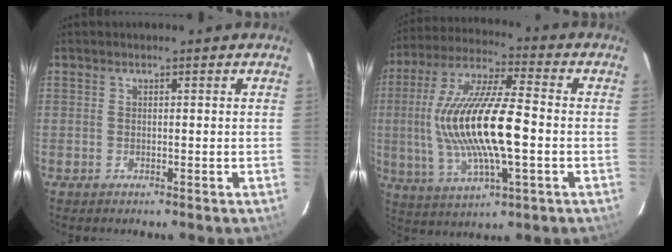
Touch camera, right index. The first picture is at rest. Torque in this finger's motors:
{"motor_torque": [1.46, -0.68, 1.05, 0.21]}